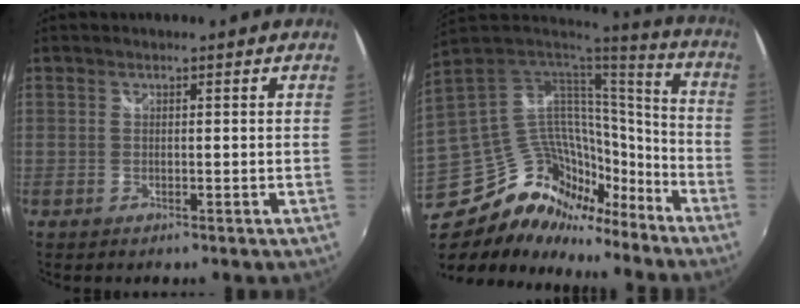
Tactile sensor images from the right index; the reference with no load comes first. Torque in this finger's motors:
{"motor_torque": [0.30, -0.20, 0.07, -0.01]}